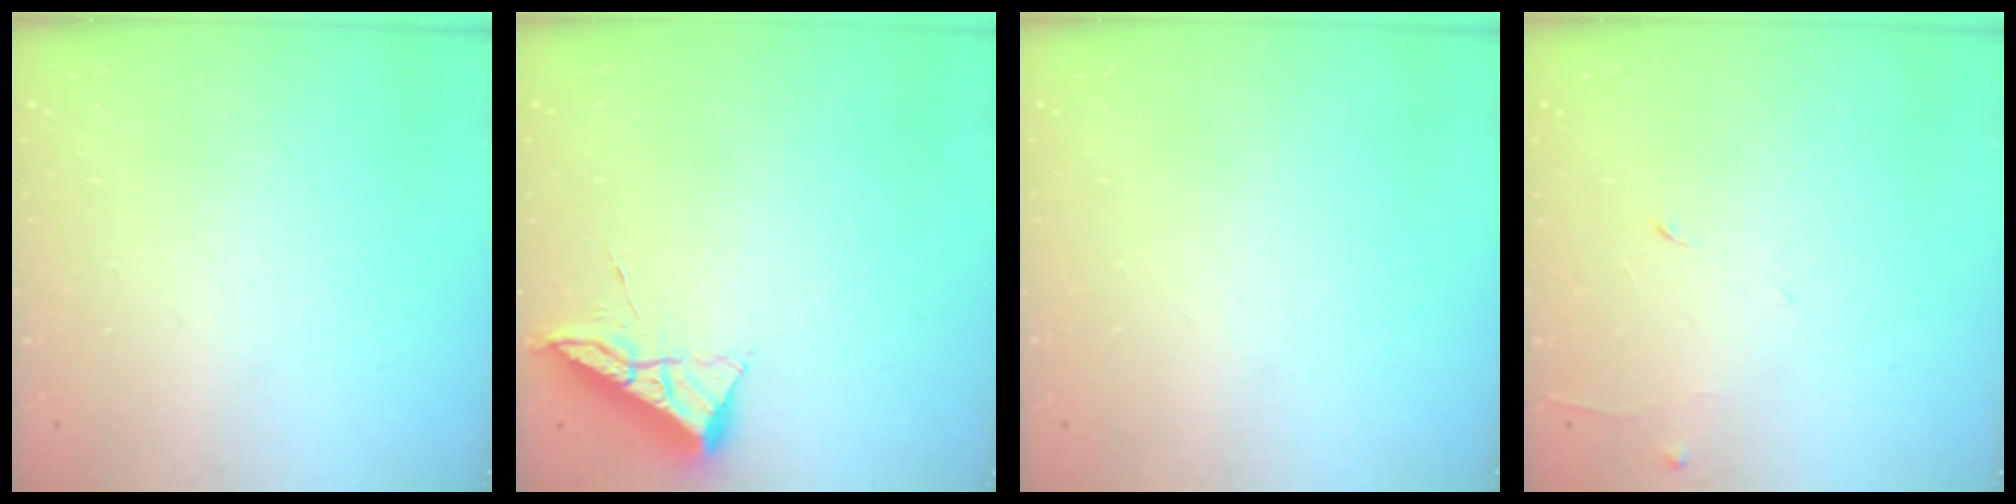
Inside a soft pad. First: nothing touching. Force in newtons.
{"total": 6.6, "press": 6.6, "slide": 0.7}
{"total": 0.0}
{"total": 5.1, "press": 5.1, "slide": 0.8}